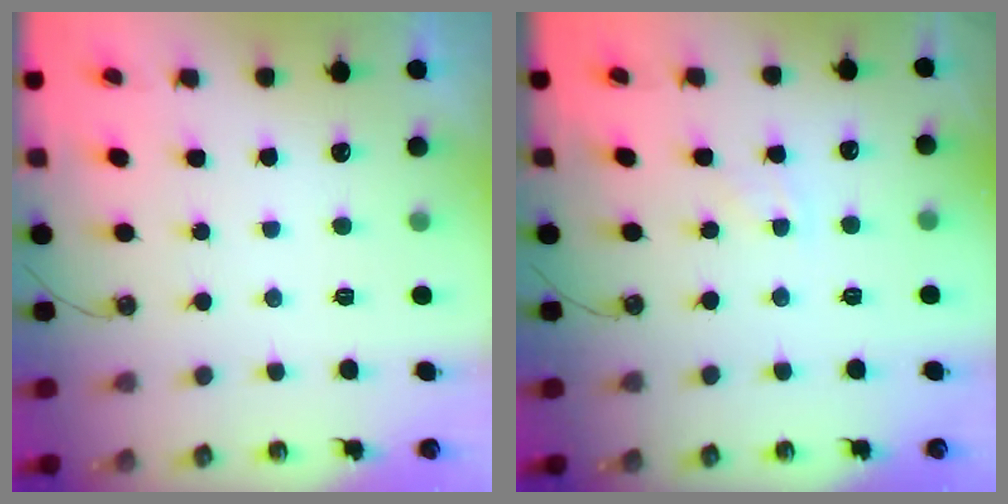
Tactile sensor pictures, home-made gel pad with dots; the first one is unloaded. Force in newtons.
{"total": 2.8, "press": 2.8, "slide": 0.4}